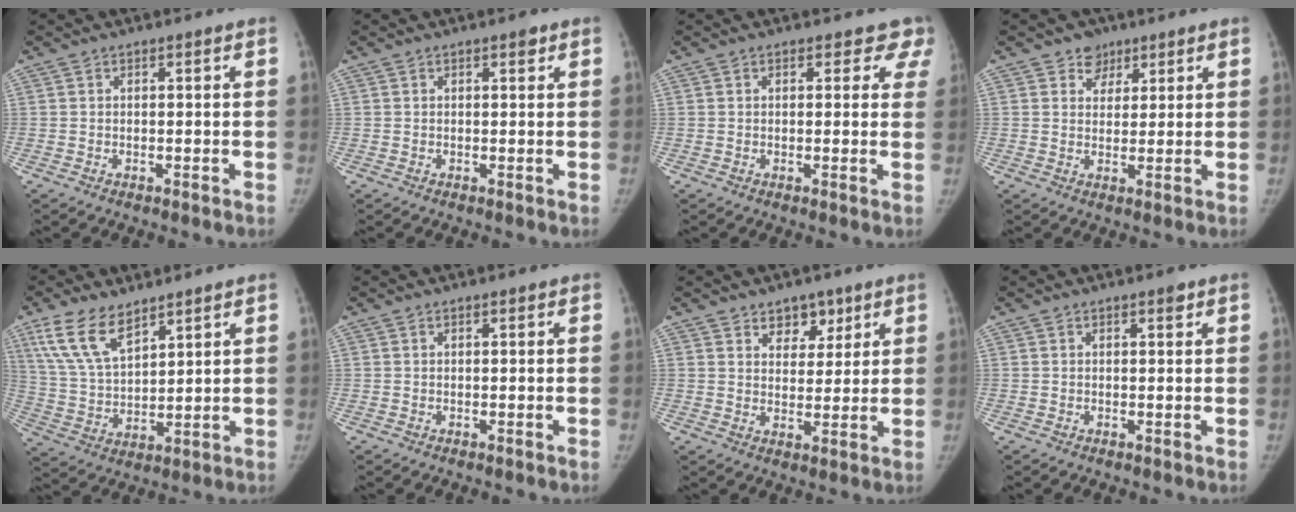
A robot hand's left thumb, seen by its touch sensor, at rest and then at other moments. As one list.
[{"total": 1.1, "force": [0.7, 0.5, 0.7], "torque": [-0.003, -0.001, 0.007]}, {"total": 4.1, "force": [3.3, 2.2, 0.9], "torque": [0.032, -0.011, 0.017]}, {"total": 3.8, "force": [2.3, 3.0, 0.4], "torque": [0.022, -0.011, 0.032]}, {"total": 11.4, "force": [7.4, 5.2, 6.9], "torque": [-0.119, -0.029, 0.157]}, {"total": 0.0}, {"total": 5.7, "force": [3.6, 3.8, 2.1], "torque": [0.008, -0.022, 0.057]}, {"total": 1.1, "force": [0.7, 0.4, 0.7], "torque": [-0.005, -0.002, 0.009]}]